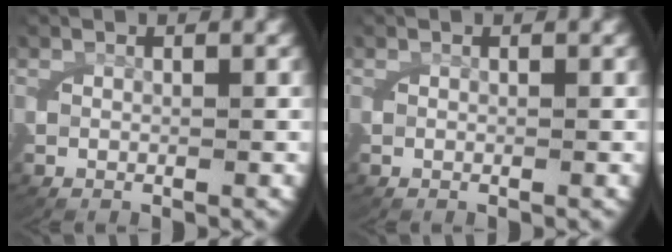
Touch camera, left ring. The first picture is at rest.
{"total": 0.0}